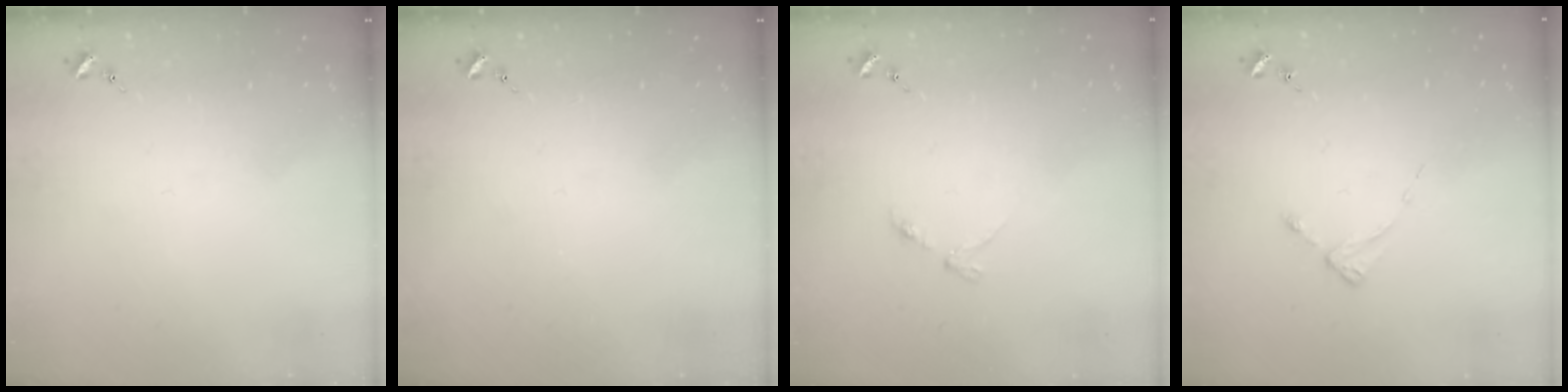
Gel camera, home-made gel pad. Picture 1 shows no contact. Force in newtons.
{"total": 0.0}
{"total": 3.2, "press": 3.1, "slide": 0.5}
{"total": 2.1, "press": 2.0, "slide": 0.4}